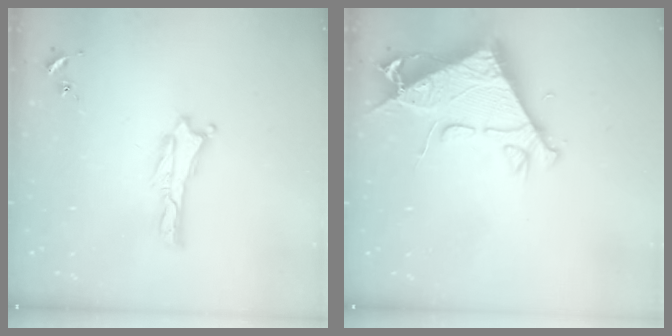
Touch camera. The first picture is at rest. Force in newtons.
{"total": 8.6, "press": 8.6, "slide": 1.0}